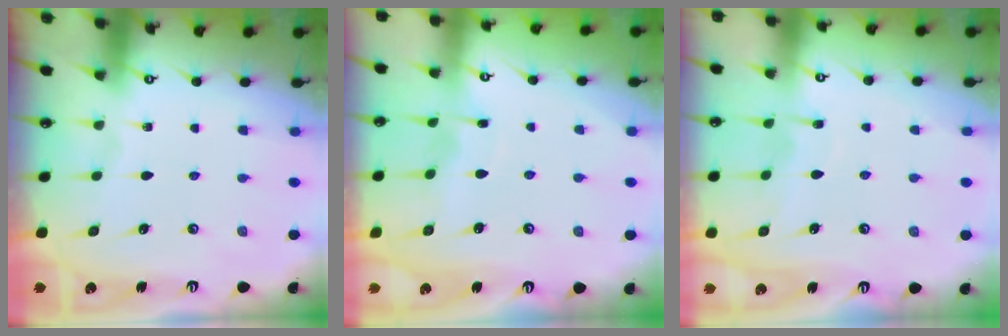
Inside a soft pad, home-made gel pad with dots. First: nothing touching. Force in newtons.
{"total": 2.9, "press": 2.9, "slide": 0.2}
{"total": 7.4, "press": 7.4, "slide": 0.5}